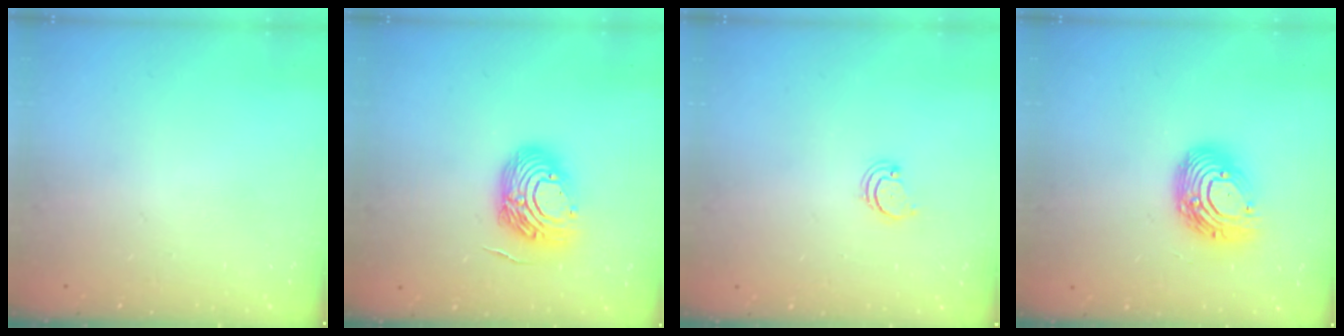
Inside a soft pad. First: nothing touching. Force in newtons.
{"total": 13.3, "press": 13.1, "slide": 2.3}
{"total": 2.6, "press": 2.5, "slide": 0.5}
{"total": 13.7, "press": 13.7, "slide": 0.9}